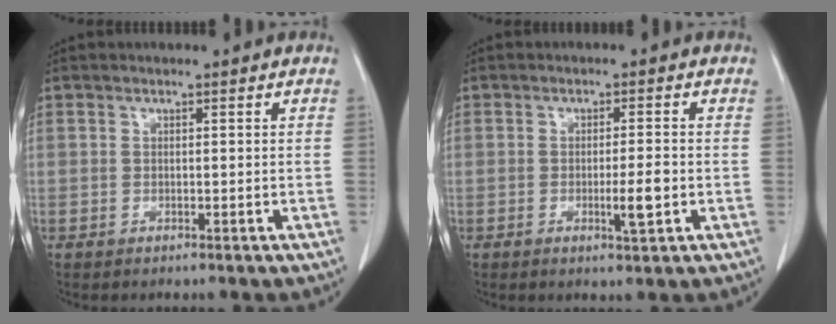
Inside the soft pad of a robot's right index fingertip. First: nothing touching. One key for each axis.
{"total": 3.8, "fx": -1.0, "fy": 0.2, "fz": 3.7, "tx": -0.058, "ty": -0.004, "tz": -0.013}